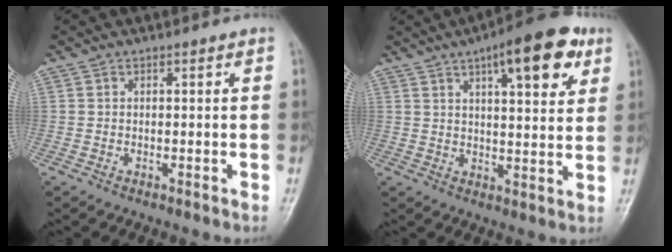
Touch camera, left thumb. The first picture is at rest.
{"total": 14.3, "force": [7.2, 4.9, 11.4], "torque": [-0.132, -0.017, 0.096]}